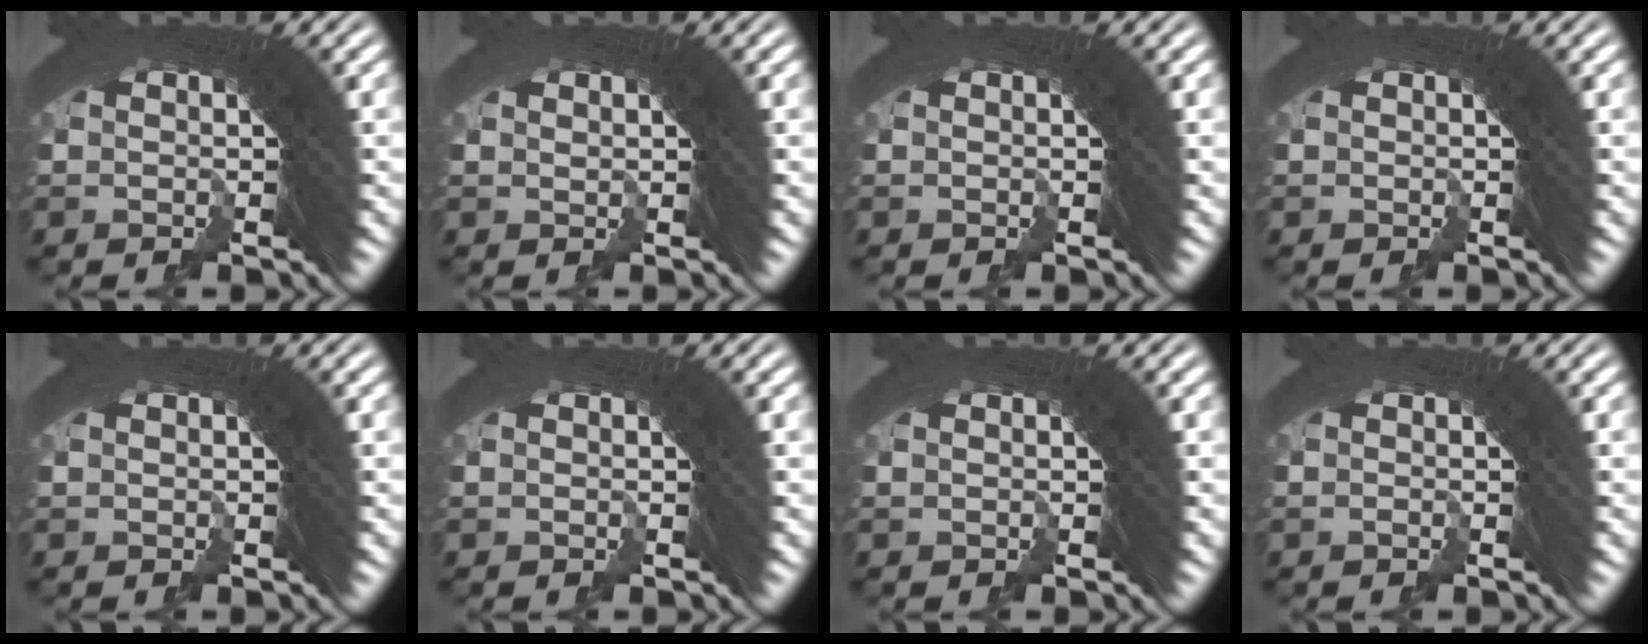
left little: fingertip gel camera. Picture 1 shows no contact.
{"total": 0.8, "force": [0.8, -0.2, 0.3], "torque": [0.012, 0.004, 0.017]}
{"total": 0.0}
{"total": 0.0}
{"total": 0.0}
{"total": 0.0}
{"total": 0.0}
{"total": 0.6, "force": [-0.6, -0.1, 0.1], "torque": [-0.003, 0.001, -0.012]}